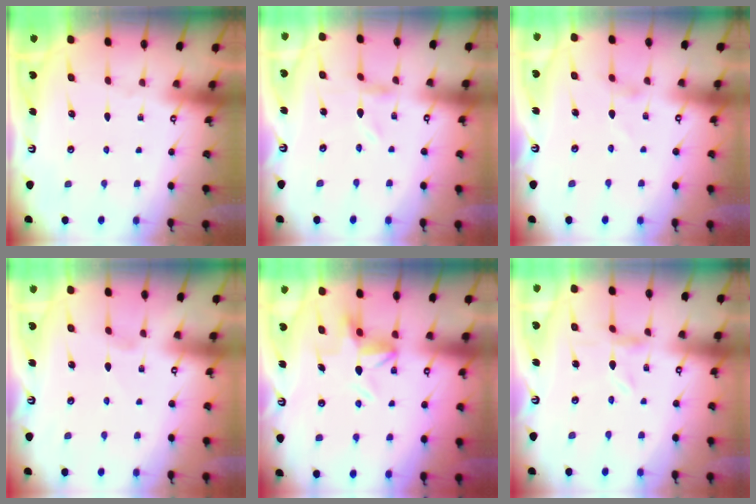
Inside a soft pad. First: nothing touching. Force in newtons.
{"total": 0.0}
{"total": 1.5, "press": 1.5, "slide": 0.4}
{"total": 0.9, "press": 0.9, "slide": 0.1}
{"total": 5.3, "press": 5.3, "slide": 0.2}
{"total": 0.0}